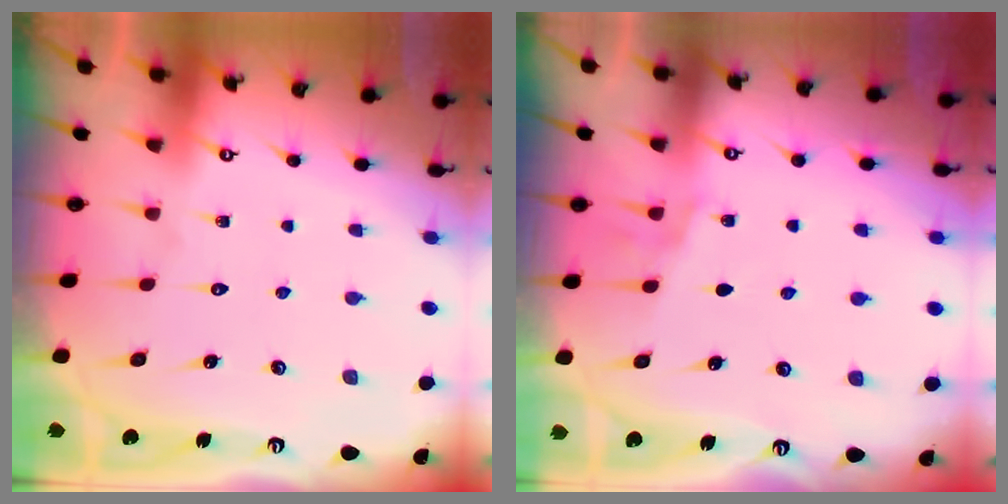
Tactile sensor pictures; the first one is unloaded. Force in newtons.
{"total": 4.7, "press": 4.0, "slide": 2.4}